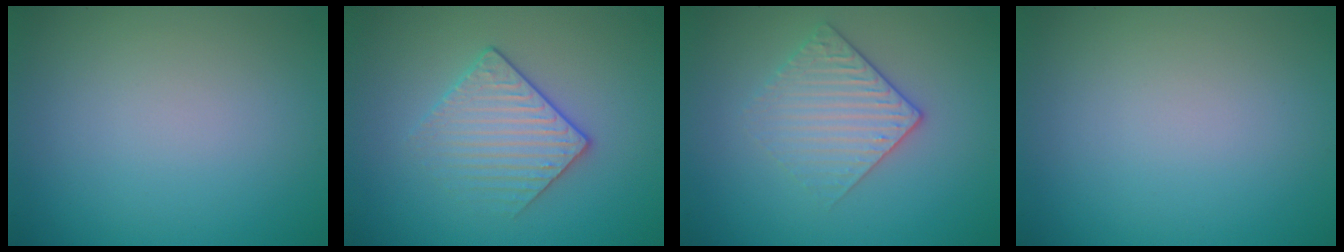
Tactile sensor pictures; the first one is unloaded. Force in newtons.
{"total": 3.1, "press": 2.9, "slide": 1.1}
{"total": 3.0, "press": 2.7, "slide": 1.3}
{"total": 0.0}